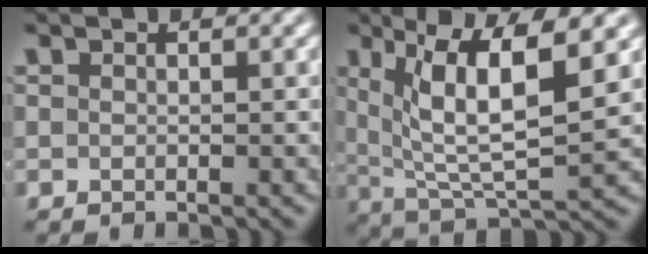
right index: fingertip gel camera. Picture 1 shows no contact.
{"total": 9.0, "force": [2.0, 4.2, 7.7], "torque": [-0.139, -0.015, 0.047]}